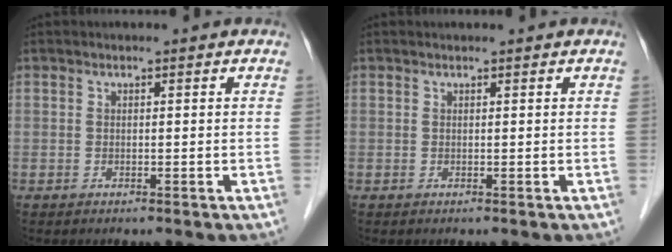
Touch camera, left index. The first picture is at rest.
{"total": 0.8, "force": [0.7, 0.0, 0.3], "torque": [-0.005, 0.009, 0.015]}